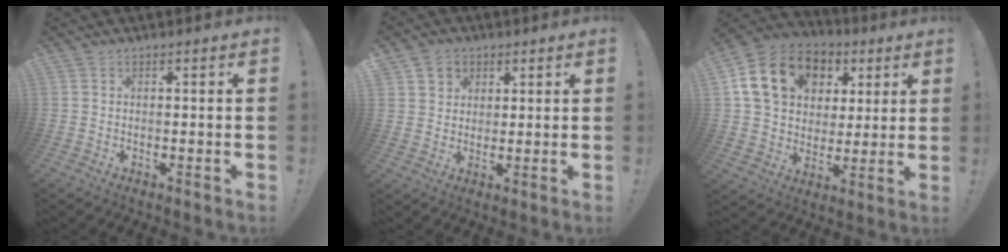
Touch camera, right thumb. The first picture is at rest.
{"total": 5.4, "force": [2.4, 4.7, 0.8], "torque": [-0.014, -0.012, 0.048]}
{"total": 18.9, "force": [7.3, 14.4, 9.9], "torque": [-0.152, -0.013, 0.149]}